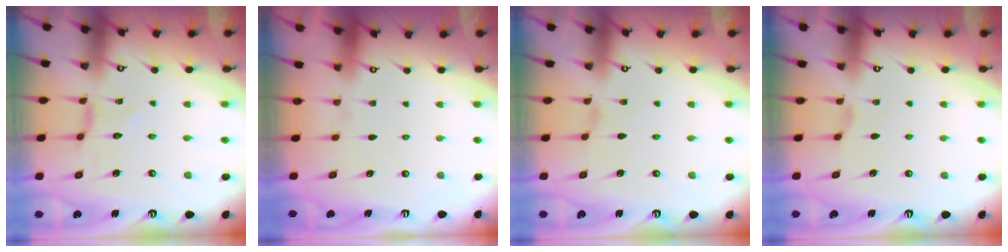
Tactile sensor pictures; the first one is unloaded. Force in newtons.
{"total": 0.0}
{"total": 0.7, "press": 0.7, "slide": 0.2}
{"total": 0.8, "press": 0.7, "slide": 0.3}